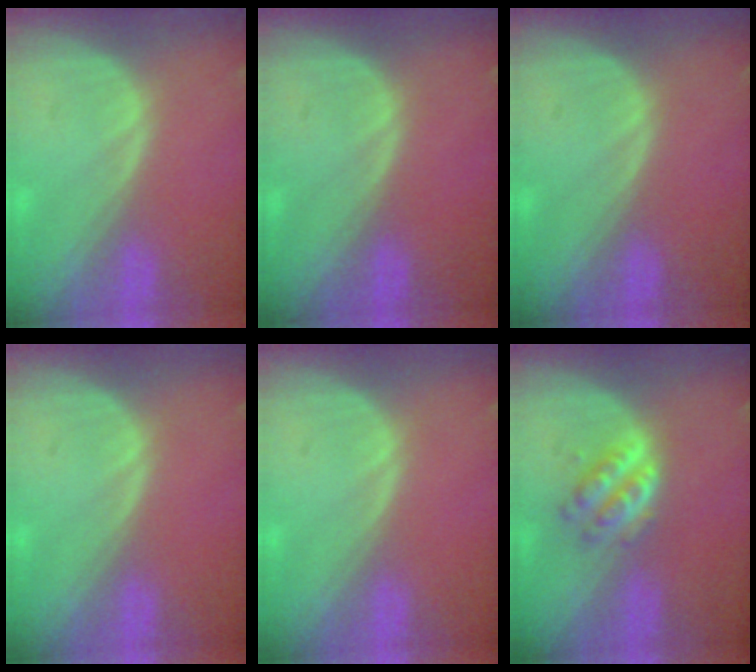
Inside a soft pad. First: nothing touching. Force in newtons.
{"total": 0.0}
{"total": 0.0}
{"total": 0.0}
{"total": 0.0}
{"total": 4.4, "press": 4.1, "slide": 1.5}